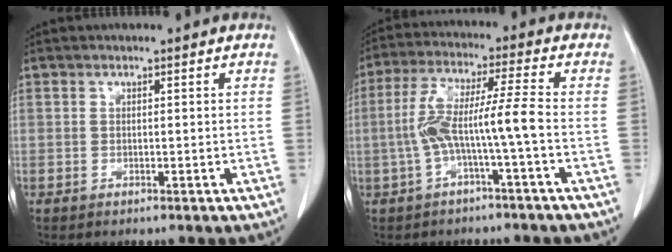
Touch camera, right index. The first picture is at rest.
{"total": 8.0, "force": [-2.0, -0.7, 7.7], "torque": [-0.158, 0.029, -0.033]}